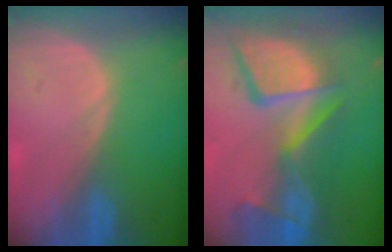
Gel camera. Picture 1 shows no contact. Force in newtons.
{"total": 13.5, "press": 11.1, "slide": 7.7}